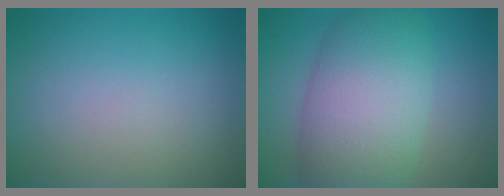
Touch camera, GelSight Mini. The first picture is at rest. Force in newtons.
{"total": 9.2, "press": 9.2, "slide": 0.3}